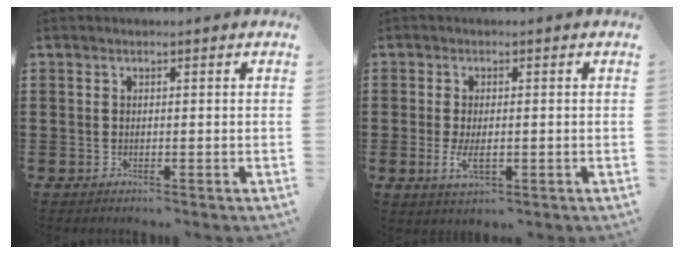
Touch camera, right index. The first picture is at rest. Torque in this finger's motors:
{"motor_torque": [1.24, 0.90, 0.16, 0.07]}